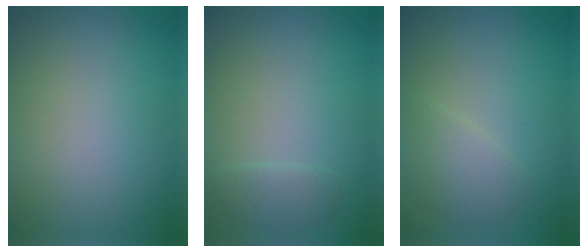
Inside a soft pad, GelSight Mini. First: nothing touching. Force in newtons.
{"total": 1.1, "press": 1.1, "slide": 0.0}
{"total": 2.3, "press": 2.3, "slide": 0.1}